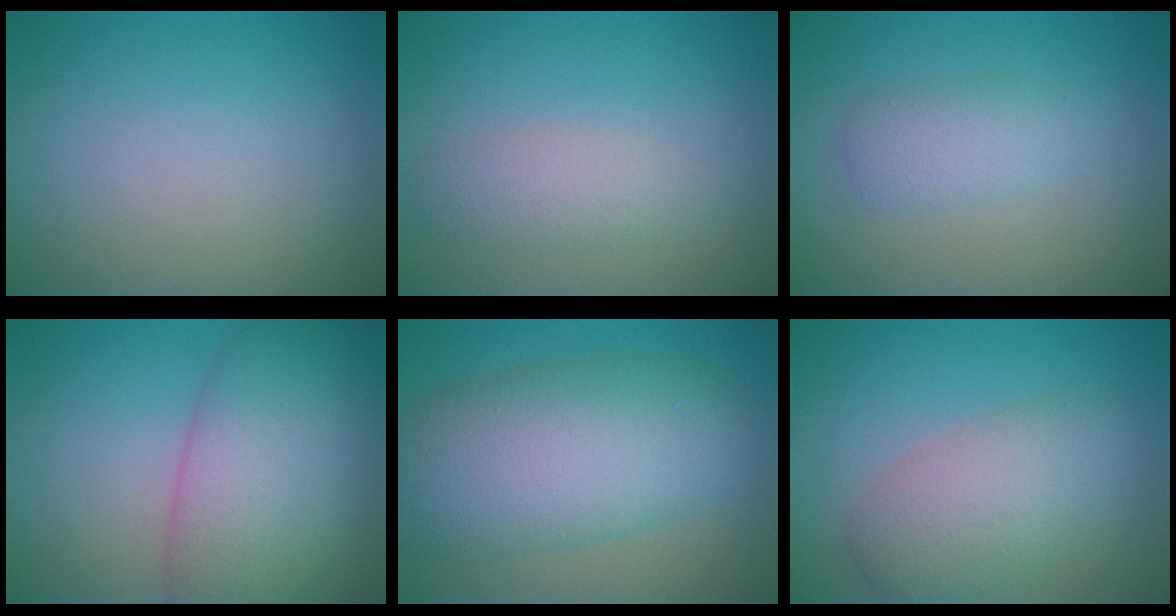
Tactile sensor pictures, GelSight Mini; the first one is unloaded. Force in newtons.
{"total": 2.3, "press": 2.3, "slide": 0.1}
{"total": 2.3, "press": 2.3, "slide": 0.1}
{"total": 10.2, "press": 10.2, "slide": 0.4}
{"total": 10.0, "press": 10.0, "slide": 0.4}
{"total": 5.0, "press": 5.0, "slide": 0.2}